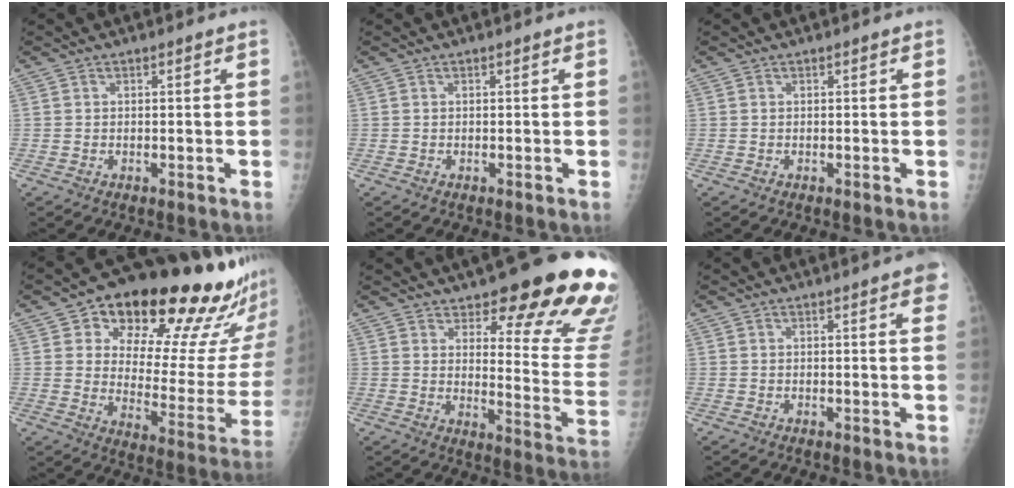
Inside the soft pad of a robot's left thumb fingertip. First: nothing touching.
{"total": 0.0}
{"total": 0.0}
{"total": 27.5, "force": [17.8, 10.2, 18.4], "torque": [-0.217, -0.065, 0.245]}
{"total": 21.0, "force": [14.8, 5.3, 13.9], "torque": [-0.133, -0.094, 0.187]}
{"total": 3.9, "force": [2.1, 0.7, 3.2], "torque": [-0.028, 0.000, 0.020]}